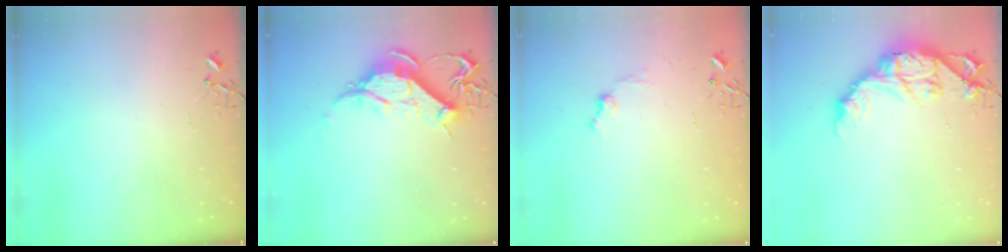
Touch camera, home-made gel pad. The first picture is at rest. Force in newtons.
{"total": 13.5, "press": 13.4, "slide": 1.6}
{"total": 5.8, "press": 5.7, "slide": 0.7}
{"total": 14.5, "press": 14.4, "slide": 1.0}